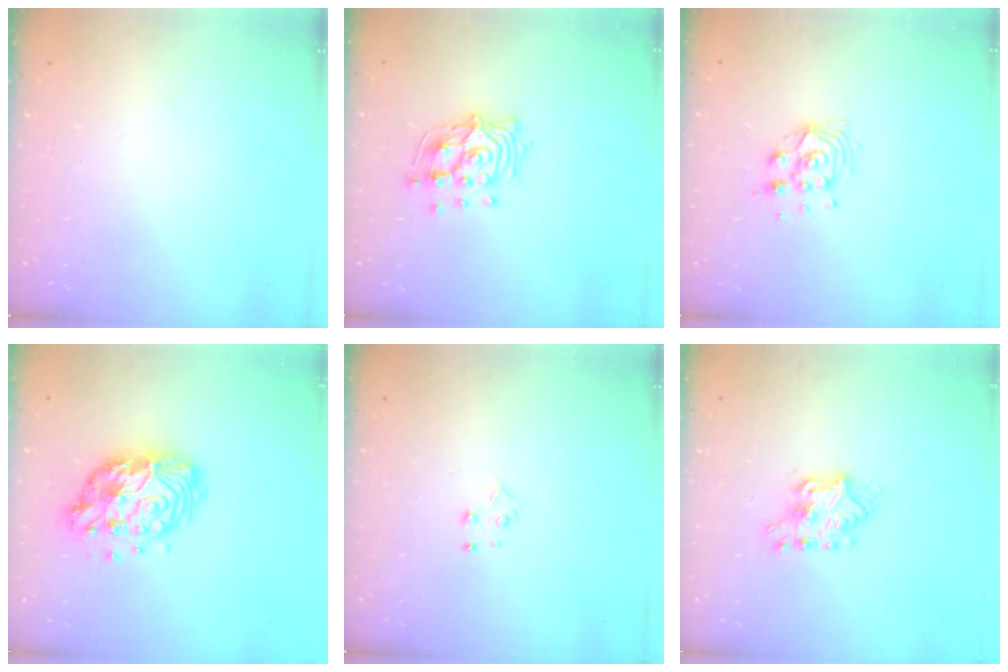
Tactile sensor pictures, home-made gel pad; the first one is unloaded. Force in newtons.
{"total": 12.7, "press": 12.7, "slide": 1.3}
{"total": 11.0, "press": 10.6, "slide": 2.9}
{"total": 14.6, "press": 14.5, "slide": 1.1}
{"total": 4.5, "press": 4.5, "slide": 0.6}
{"total": 7.4, "press": 7.3, "slide": 0.8}